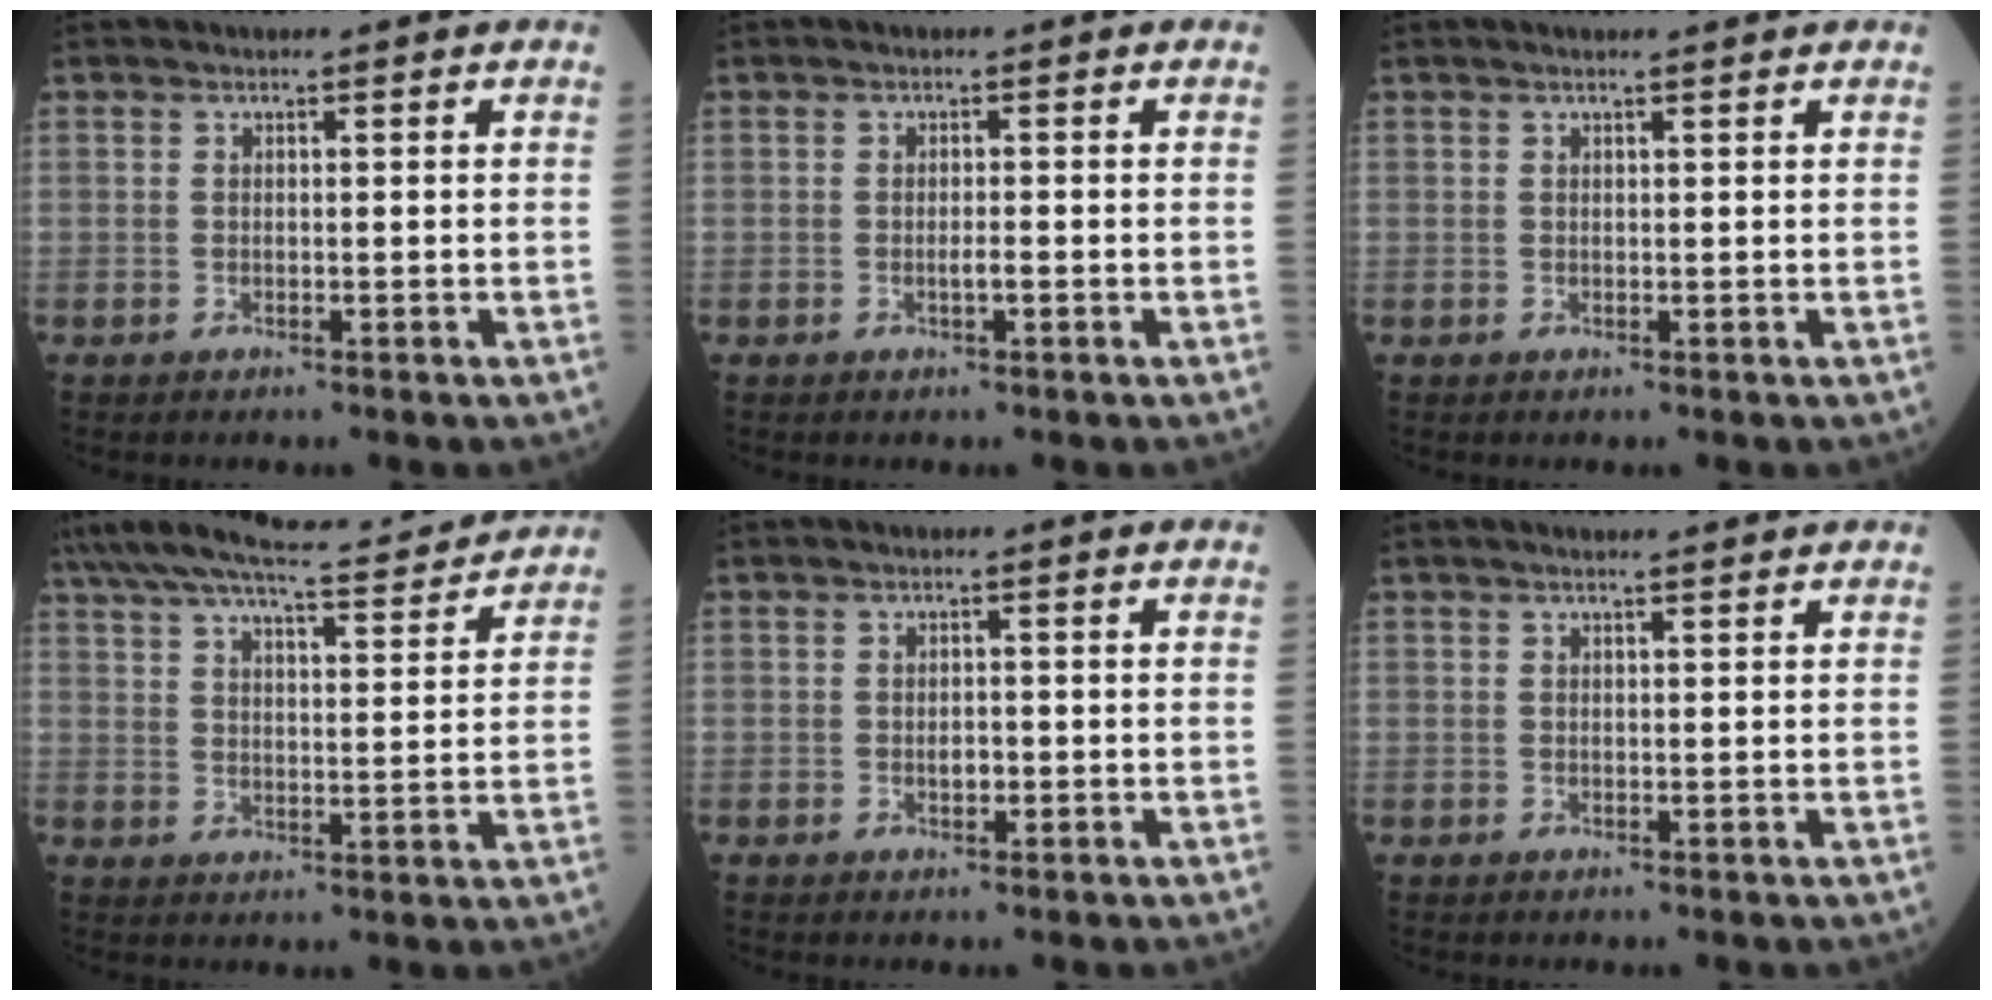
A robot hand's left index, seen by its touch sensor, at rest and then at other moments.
{"total": 1.1, "force": [-0.4, 0.1, 1.0], "torque": [-0.020, 0.000, -0.006]}
{"total": 1.8, "force": [1.6, -0.2, 0.8], "torque": [-0.011, 0.010, 0.024]}
{"total": 15.8, "force": [14.7, 1.2, 5.6], "torque": [-0.108, 0.018, 0.218]}
{"total": 1.4, "force": [-0.3, 0.8, 1.1], "torque": [-0.020, 0.001, -0.003]}
{"total": 2.6, "force": [2.3, -0.1, 1.2], "torque": [-0.016, 0.015, 0.032]}